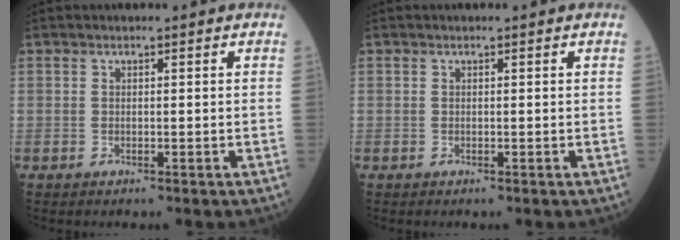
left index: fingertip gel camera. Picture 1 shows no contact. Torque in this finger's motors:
{"motor_torque": [-0.06, 0.07, -0.02, 0.00]}